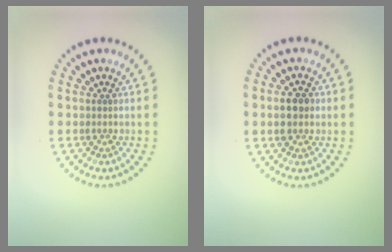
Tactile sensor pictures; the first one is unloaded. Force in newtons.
{"total": 3.0, "press": 3.0, "slide": 0.2}